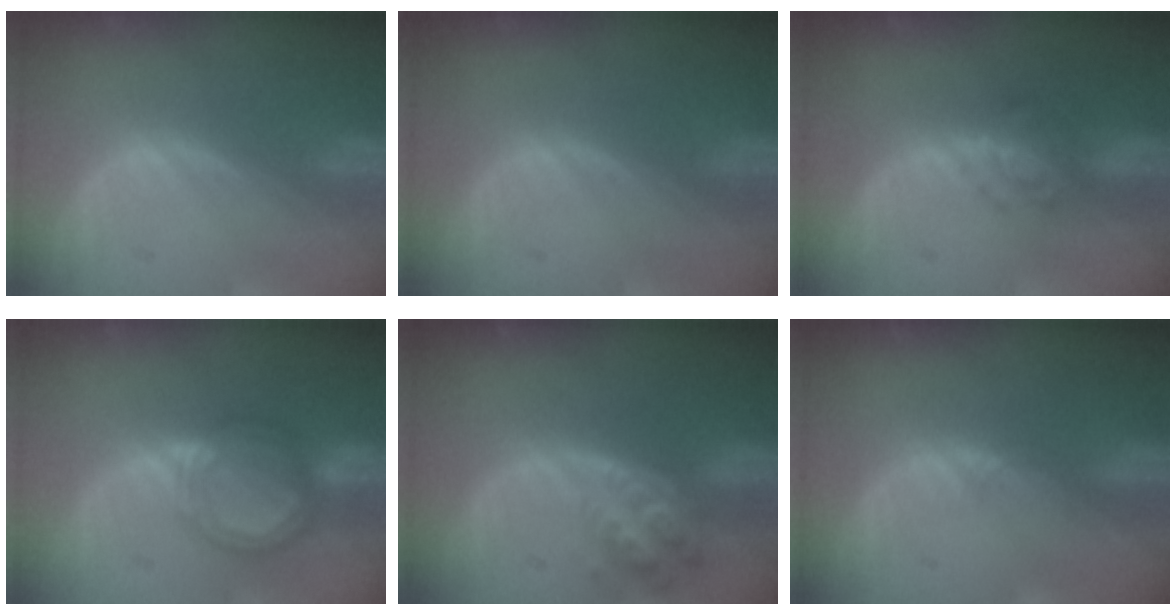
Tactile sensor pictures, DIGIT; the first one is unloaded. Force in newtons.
{"total": 0.0}
{"total": 4.9, "press": 4.4, "slide": 2.0}
{"total": 6.2, "press": 5.7, "slide": 2.5}
{"total": 6.0, "press": 5.5, "slide": 2.4}
{"total": 0.9, "press": 0.8, "slide": 0.2}